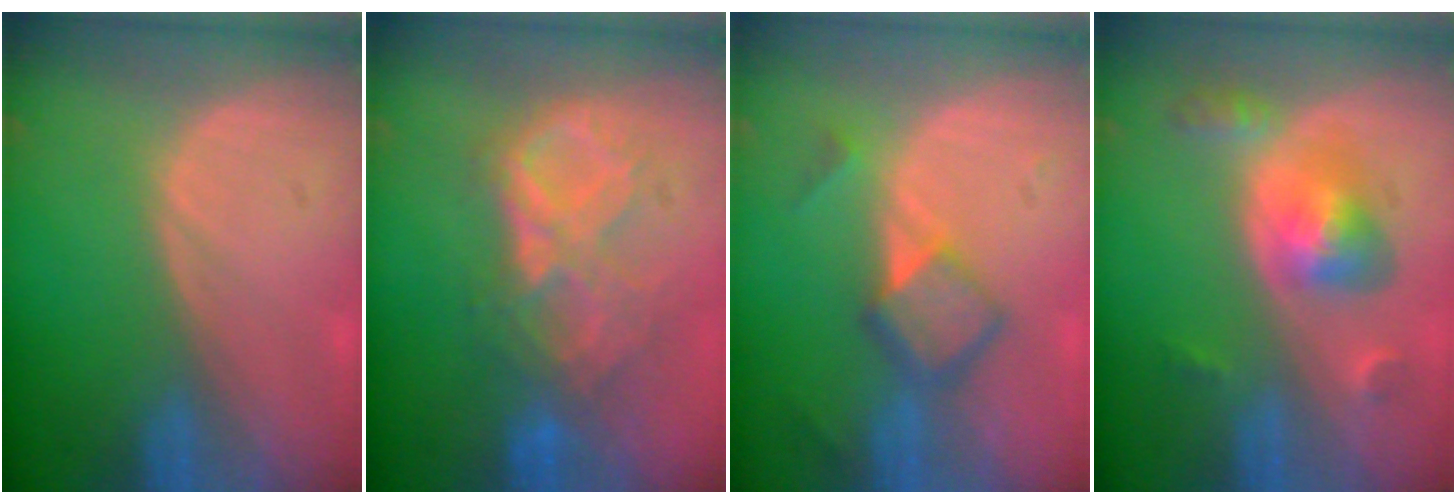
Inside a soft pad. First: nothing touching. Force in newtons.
{"total": 8.5, "press": 7.5, "slide": 3.9}
{"total": 5.9, "press": 5.0, "slide": 3.1}
{"total": 6.2, "press": 5.8, "slide": 2.3}